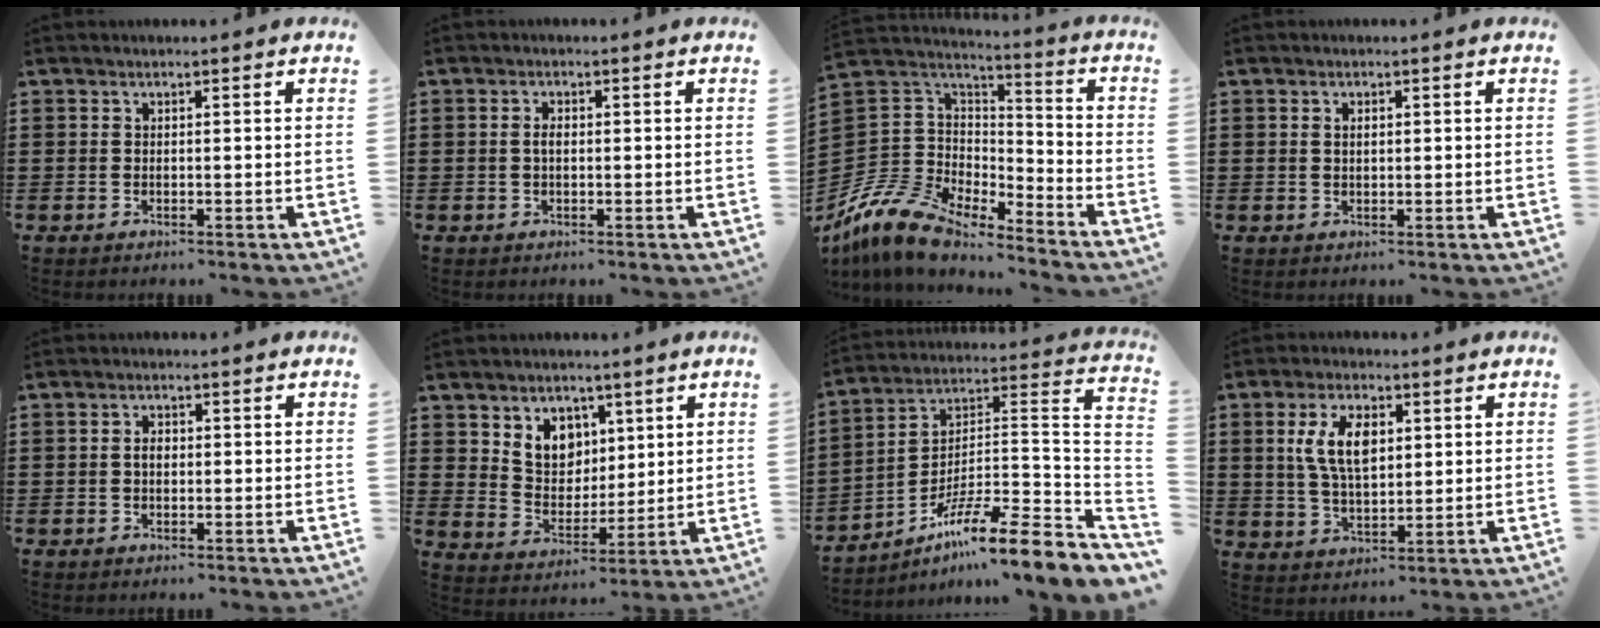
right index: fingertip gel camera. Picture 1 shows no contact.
{"total": 1.6, "force": [0.0, 0.8, 1.4], "torque": [-0.028, 0.003, -0.002]}
{"total": 10.8, "force": [-9.0, 4.8, 3.6], "torque": [-0.120, 0.006, -0.188]}
{"total": 1.3, "force": [0.3, 0.6, 1.1], "torque": [-0.023, 0.005, 0.004]}
{"total": 1.7, "force": [-0.1, 1.0, 1.4], "torque": [-0.028, 0.004, -0.002]}
{"total": 6.6, "force": [3.7, 5.3, 1.5], "torque": [-0.053, -0.001, 0.069]}
{"total": 11.5, "force": [-8.2, 0.0, 8.1], "torque": [-0.130, -0.006, -0.162]}
{"total": 7.9, "force": [2.2, 4.1, 6.5], "torque": [-0.138, 0.008, 0.033]}